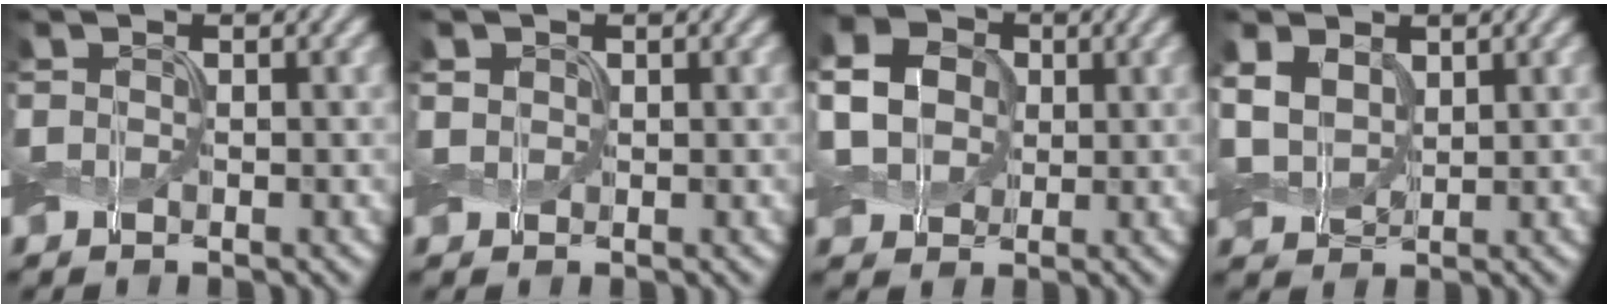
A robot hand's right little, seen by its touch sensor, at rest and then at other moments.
{"total": 0.8, "force": [0.4, 0.7, 0.2], "torque": [-0.008, 0.001, 0.008]}
{"total": 5.3, "force": [0.7, 4.4, 2.9], "torque": [-0.089, 0.013, 0.001]}
{"total": 4.1, "force": [1.5, 2.8, 2.5], "torque": [-0.069, 0.003, 0.024]}